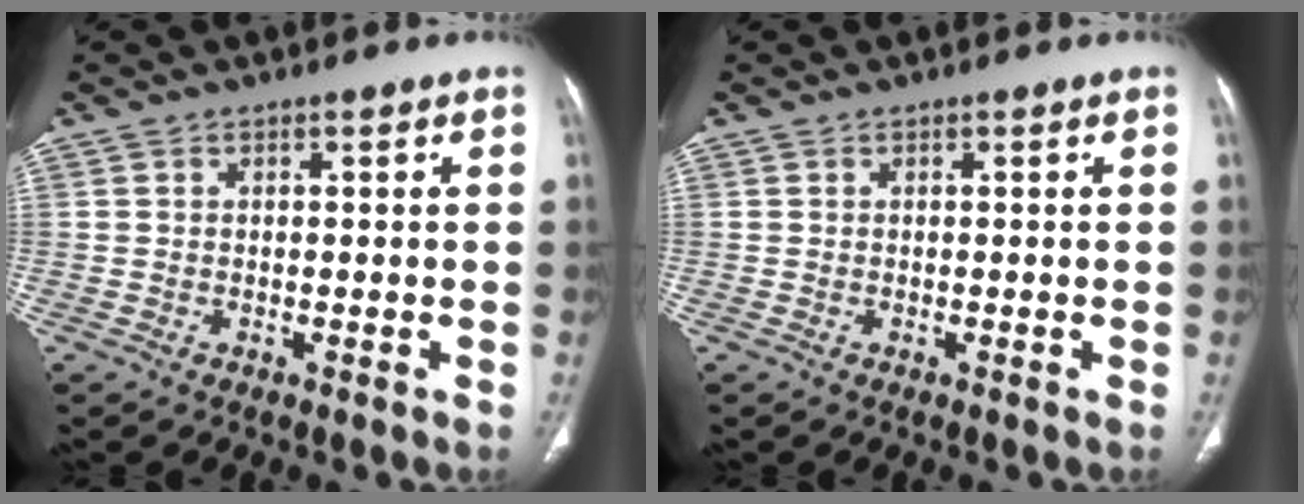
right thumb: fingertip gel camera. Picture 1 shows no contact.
{"total": 0.0}